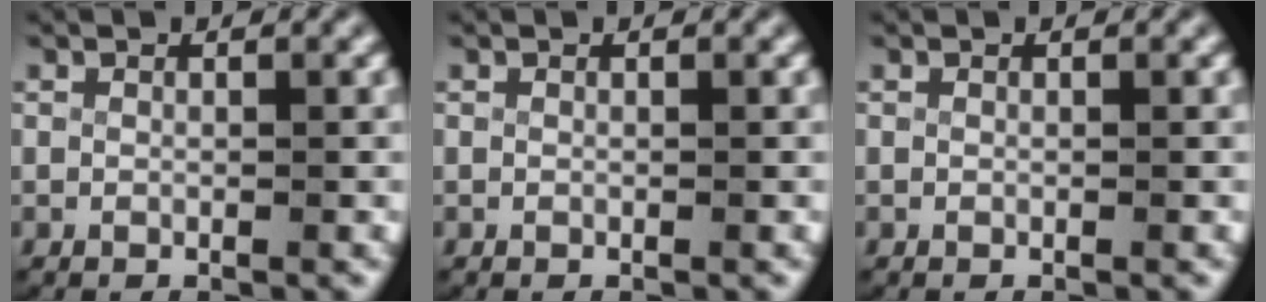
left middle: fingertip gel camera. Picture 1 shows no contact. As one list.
[{"total": 0.0}, {"total": 0.0}]